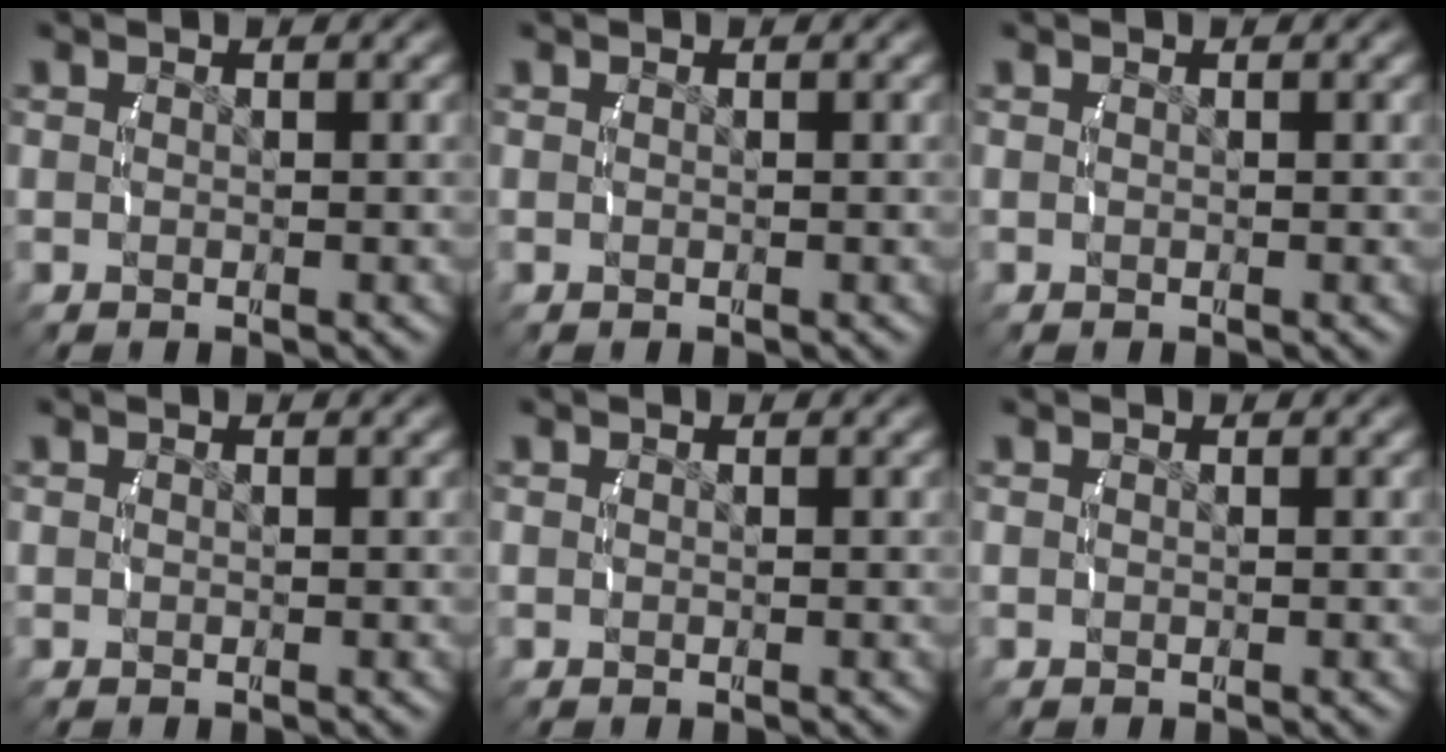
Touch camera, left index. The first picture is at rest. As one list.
[{"total": 0.0}, {"total": 0.0}, {"total": 0.0}, {"total": 0.0}, {"total": 0.0}]